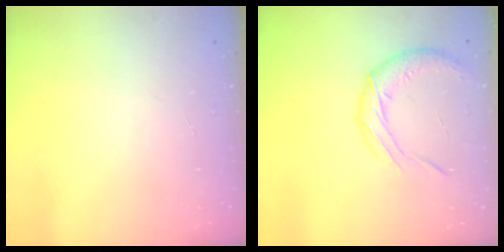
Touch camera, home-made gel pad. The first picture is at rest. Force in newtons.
{"total": 10.8, "press": 10.8, "slide": 0.4}